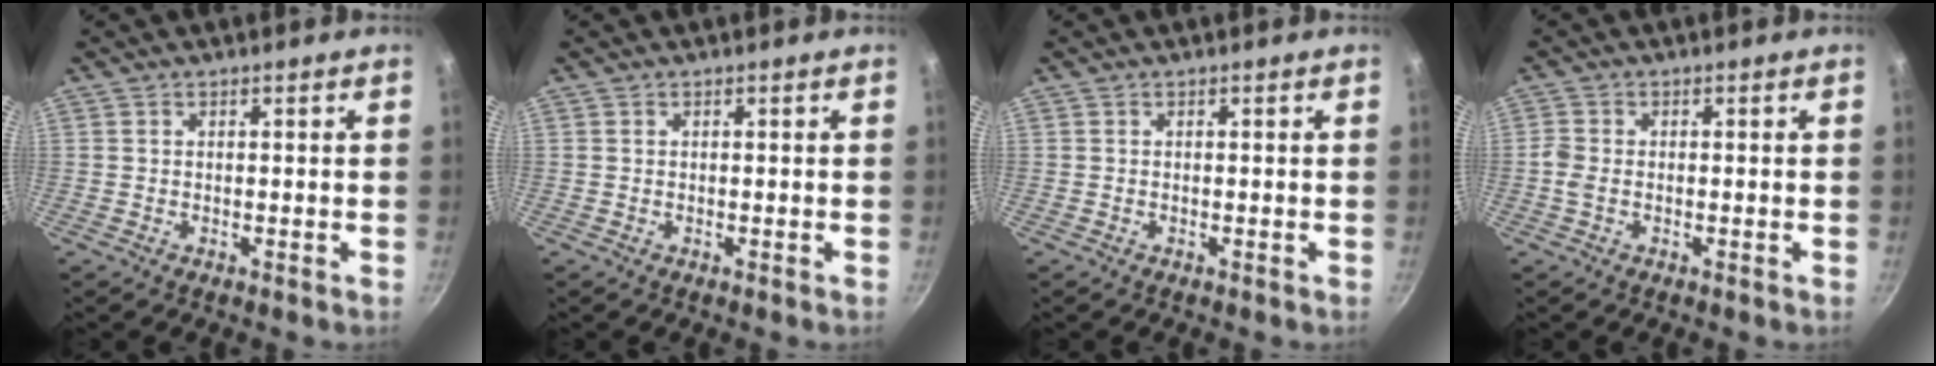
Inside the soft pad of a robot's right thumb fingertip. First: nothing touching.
{"total": 0.0}
{"total": 0.0}
{"total": 2.2, "force": [-0.5, 1.5, 1.6], "torque": [-0.041, 0.003, -0.015]}